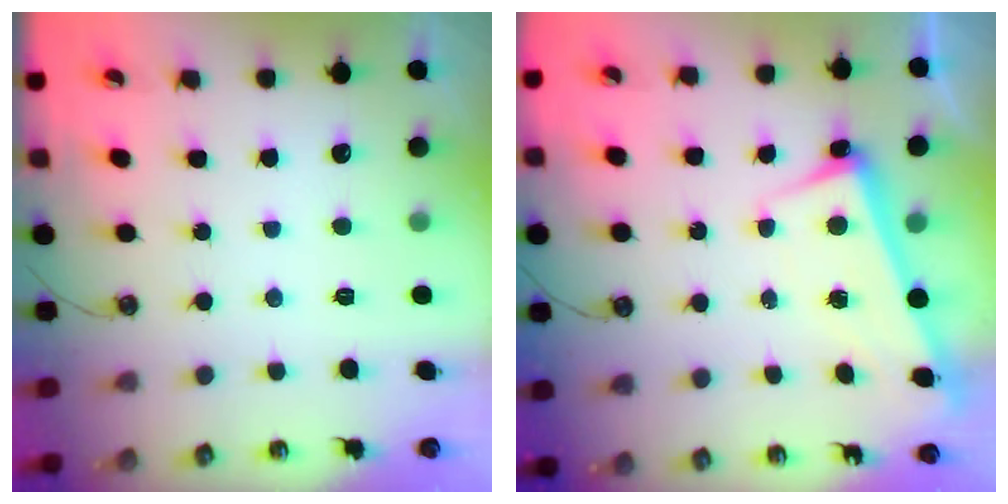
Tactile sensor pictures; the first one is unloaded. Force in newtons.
{"total": 2.6, "press": 2.4, "slide": 0.9}